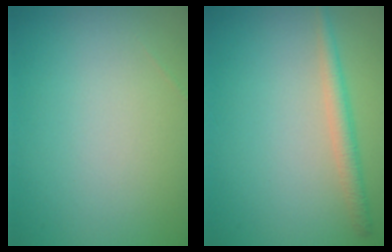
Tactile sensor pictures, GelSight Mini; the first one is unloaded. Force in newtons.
{"total": 2.0, "press": 2.0, "slide": 0.1}